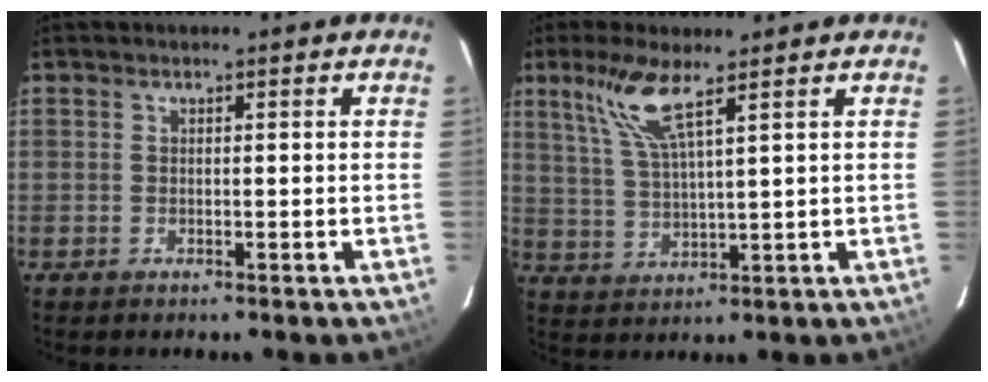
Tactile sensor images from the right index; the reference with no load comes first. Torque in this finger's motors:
{"motor_torque": [0.50, 0.49, 0.48, 0.13]}